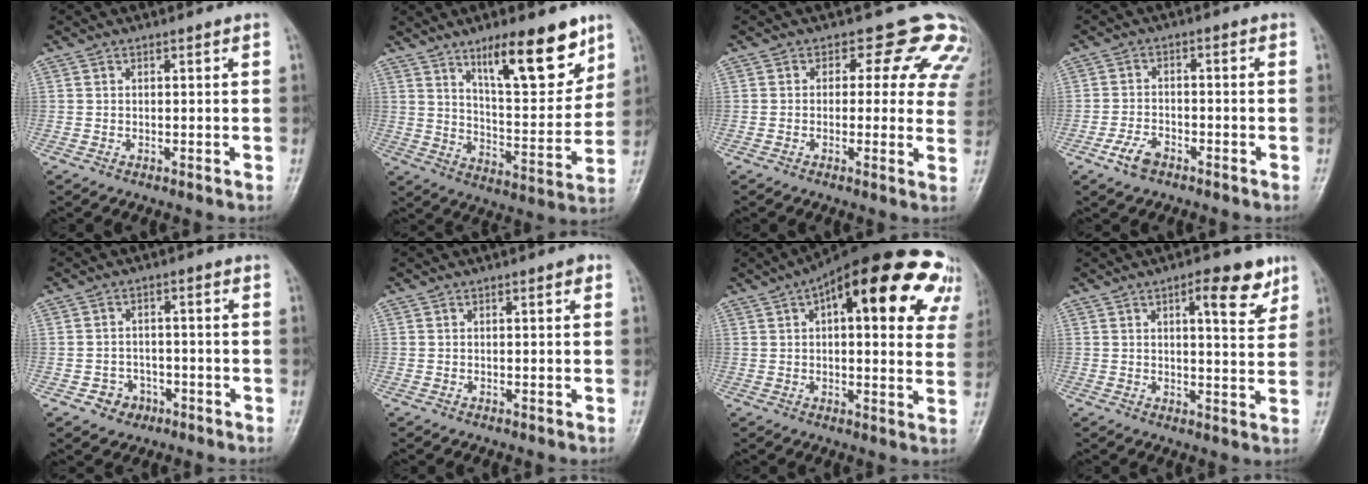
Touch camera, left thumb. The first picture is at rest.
{"total": 16.4, "force": [10.4, 5.0, 11.7], "torque": [-0.139, -0.066, 0.172]}
{"total": 10.8, "force": [7.6, 6.6, 3.9], "torque": [0.021, -0.022, 0.057]}
{"total": 4.4, "force": [-2.8, 2.5, 2.3], "torque": [-0.044, 0.016, -0.054]}
{"total": 4.3, "force": [-2.2, 3.6, 0.9], "torque": [0.011, 0.019, -0.033]}
{"total": 1.0, "force": [0.4, 0.3, 0.9], "torque": [-0.012, 0.004, 0.002]}
{"total": 26.5, "force": [11.4, 10.2, 21.6], "torque": [-0.267, 0.024, 0.146]}
{"total": 7.8, "force": [4.2, 2.6, 6.0], "torque": [-0.065, -0.020, 0.054]}